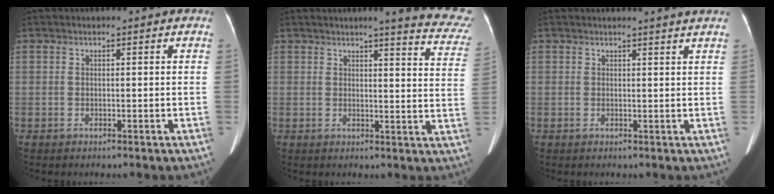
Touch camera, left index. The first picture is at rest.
{"total": 12.5, "force": [10.7, 0.9, 6.2], "torque": [-0.049, -0.056, 0.093]}
{"total": 3.3, "force": [3.0, -0.6, 1.1], "torque": [-0.016, 0.003, 0.025]}